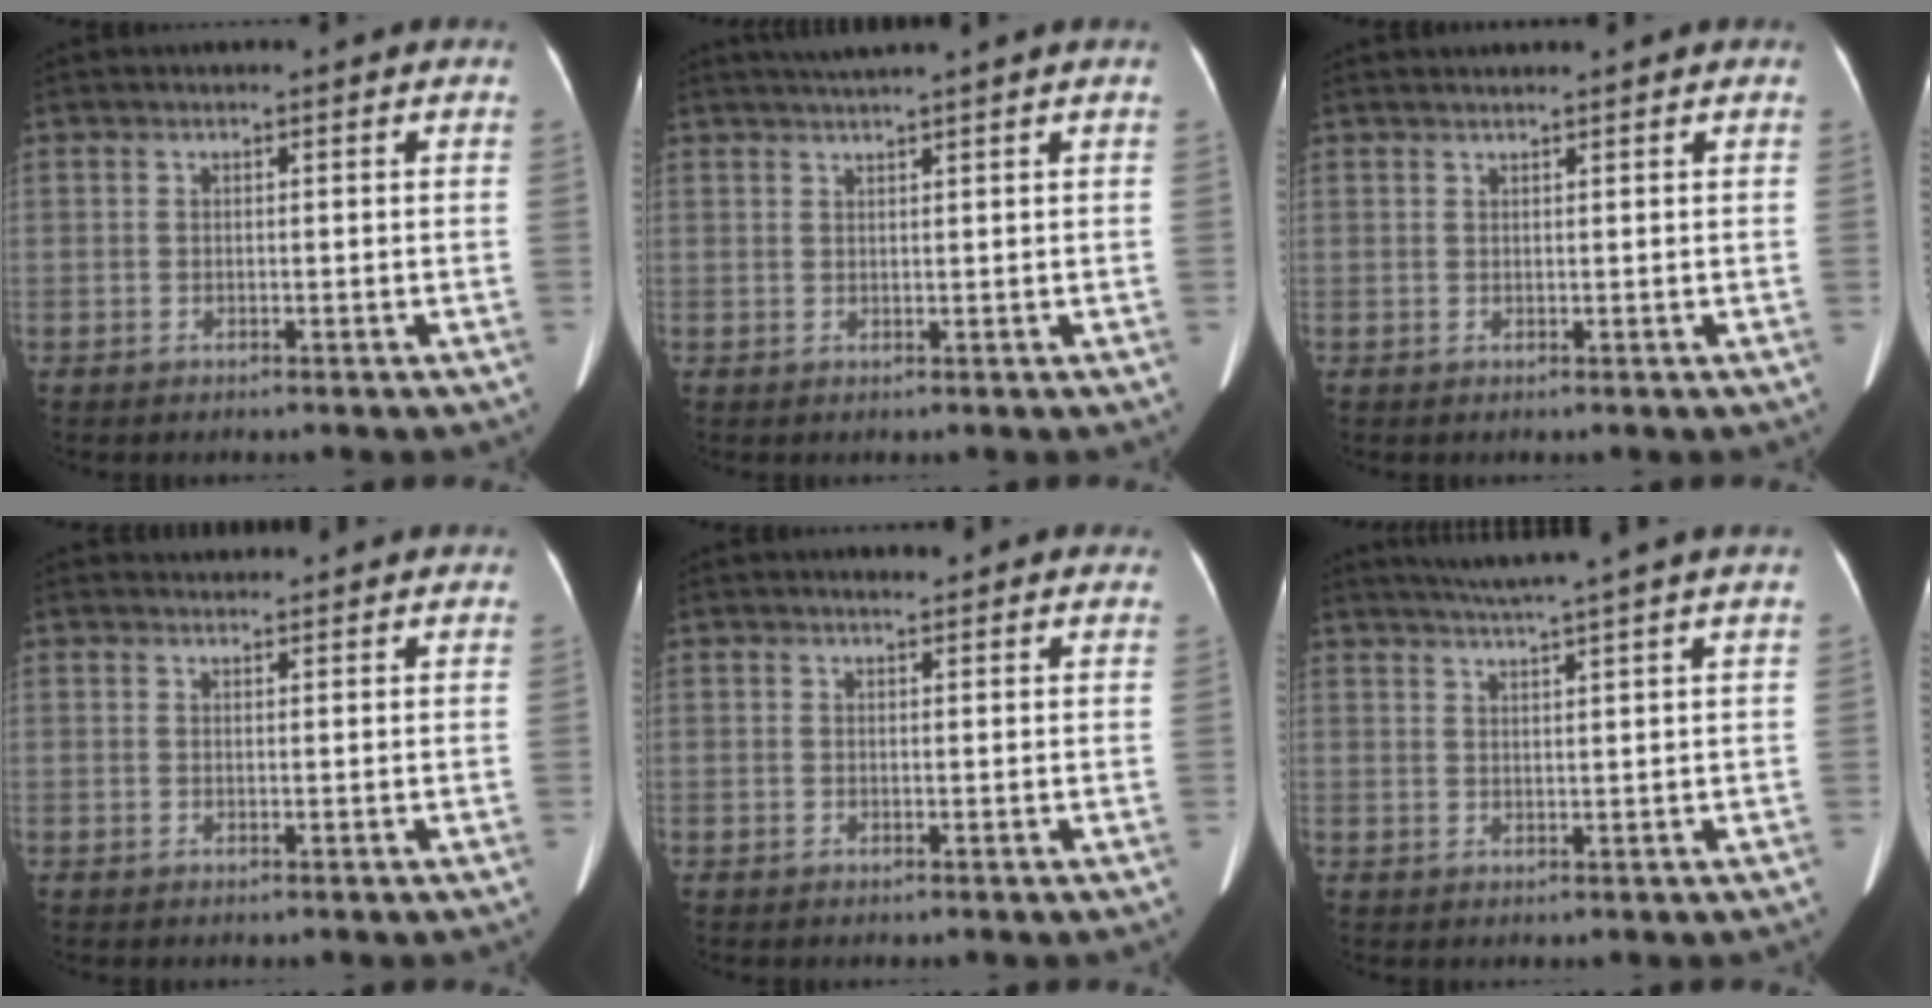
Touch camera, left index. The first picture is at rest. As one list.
[{"total": 3.6, "force": [2.9, -1.2, 1.6], "torque": [-0.020, 0.016, 0.053]}, {"total": 1.7, "force": [1.7, -0.1, 0.4], "torque": [-0.007, 0.016, 0.030]}, {"total": 5.2, "force": [5.1, 0.7, 0.6], "torque": [-0.008, 0.024, 0.053]}, {"total": 5.1, "force": [4.6, 1.2, 1.7], "torque": [-0.013, 0.012, 0.045]}, {"total": 10.6, "force": [9.0, -1.8, 5.4], "torque": [-0.086, 0.010, 0.116]}]